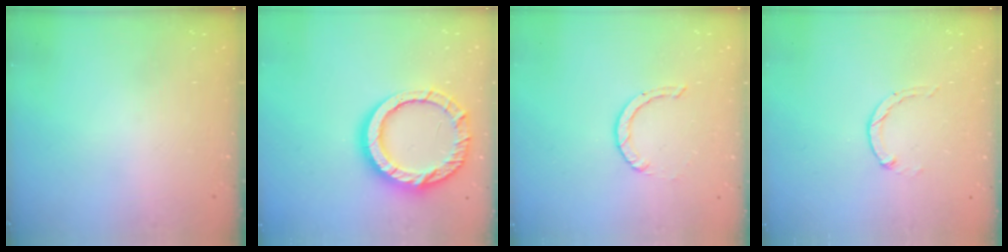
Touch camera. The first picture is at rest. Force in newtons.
{"total": 16.8, "press": 16.7, "slide": 1.8}
{"total": 0.9, "press": 0.9, "slide": 0.1}
{"total": 0.8, "press": 0.7, "slide": 0.2}